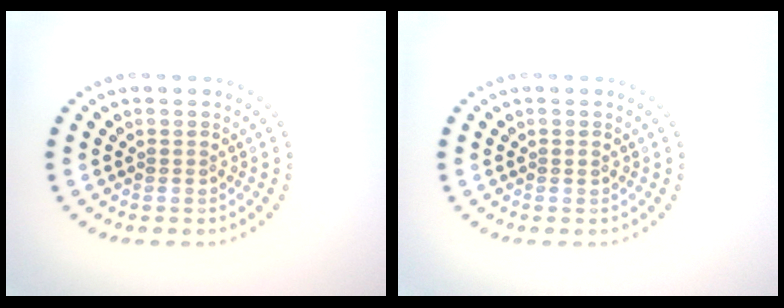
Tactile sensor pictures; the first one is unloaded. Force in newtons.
{"total": 0.5, "press": 0.5, "slide": 0.1}